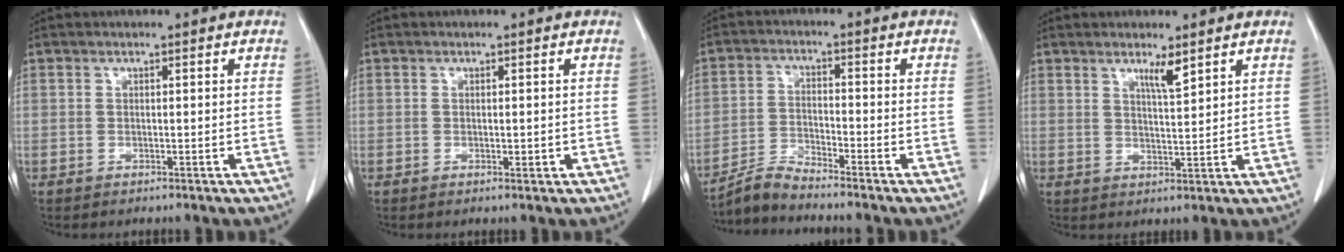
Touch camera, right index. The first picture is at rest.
{"total": 0.9, "force": [-0.2, 0.4, 0.8], "torque": [-0.013, -0.001, 0.000]}
{"total": 4.7, "force": [-4.6, -1.0, 0.6], "torque": [-0.020, -0.016, -0.092]}
{"total": 3.3, "force": [2.3, 0.1, 2.4], "torque": [-0.043, -0.006, 0.042]}